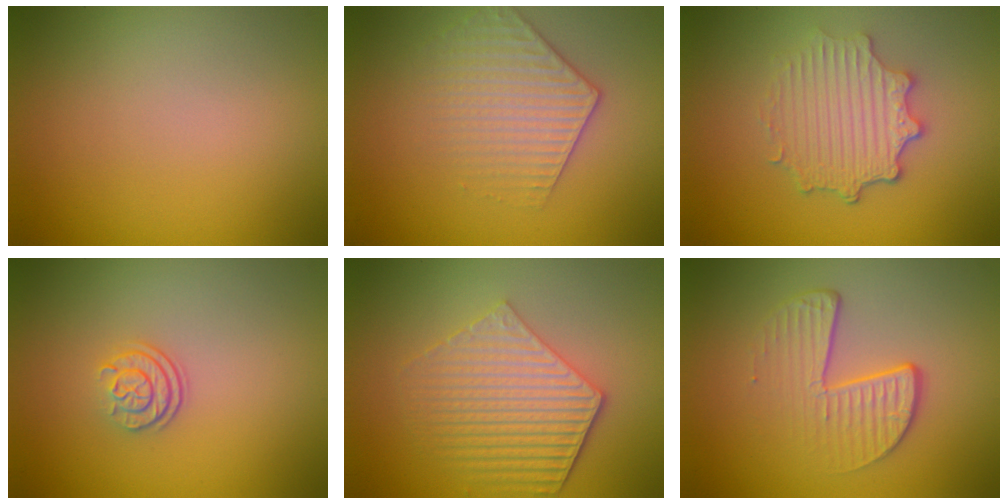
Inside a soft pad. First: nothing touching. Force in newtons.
{"total": 3.2, "press": 3.0, "slide": 0.9}
{"total": 4.5, "press": 3.7, "slide": 2.6}
{"total": 2.3, "press": 1.7, "slide": 1.6}
{"total": 5.5, "press": 4.4, "slide": 3.2}
{"total": 4.3, "press": 2.7, "slide": 3.3}